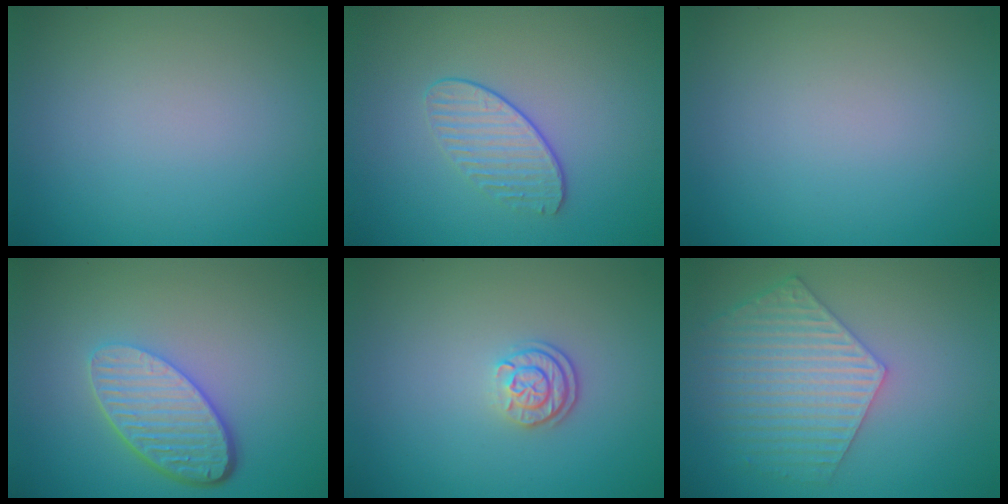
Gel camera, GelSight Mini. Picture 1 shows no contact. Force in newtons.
{"total": 1.9, "press": 1.5, "slide": 1.2}
{"total": 0.0}
{"total": 5.3, "press": 3.9, "slide": 3.6}
{"total": 2.4, "press": 1.9, "slide": 1.5}
{"total": 5.9, "press": 4.6, "slide": 3.6}